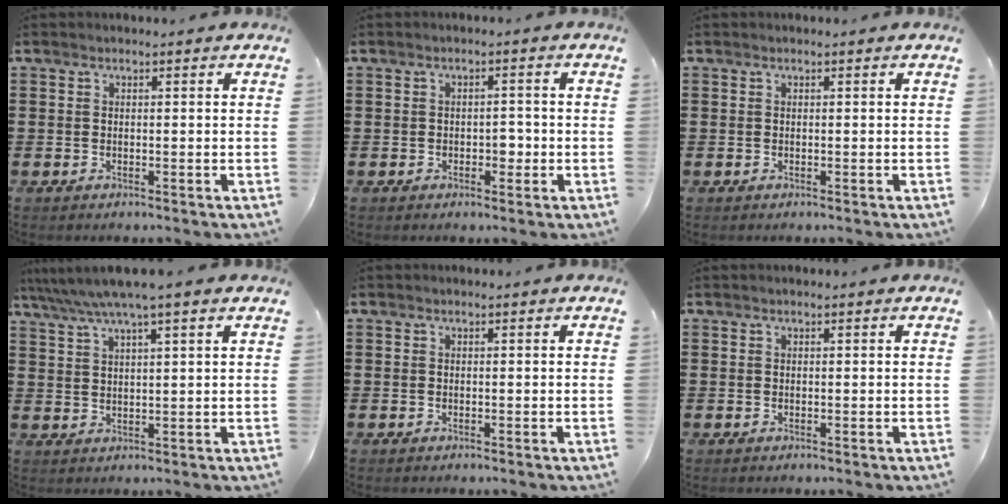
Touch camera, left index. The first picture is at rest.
{"total": 2.1, "force": [-0.5, 1.3, 1.6], "torque": [-0.025, 0.000, -0.015]}
{"total": 0.0}
{"total": 5.1, "force": [3.9, -0.1, 3.3], "torque": [-0.075, -0.014, 0.065]}
{"total": 0.0}
{"total": 0.0}